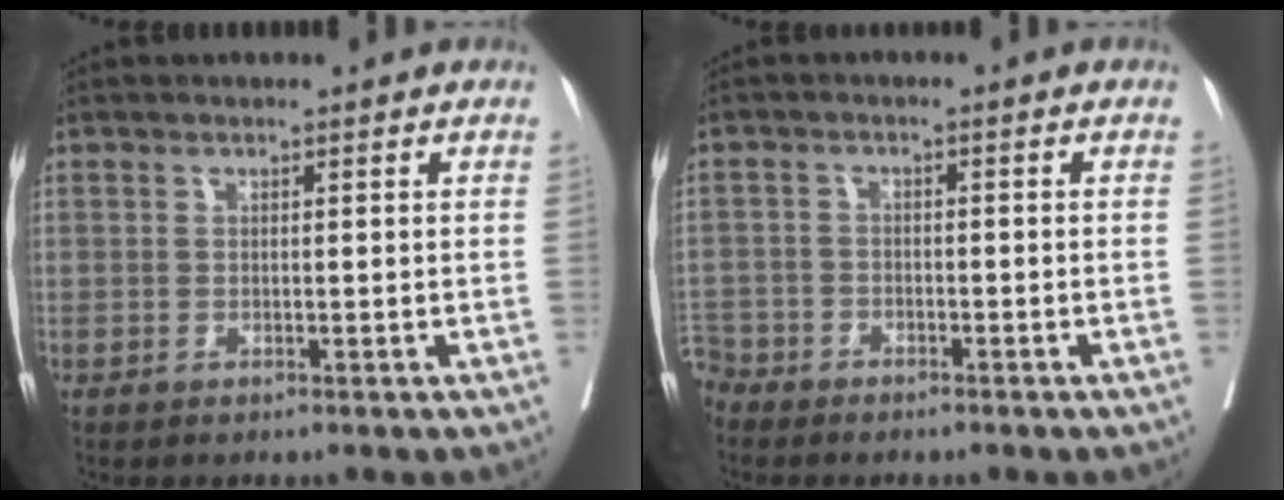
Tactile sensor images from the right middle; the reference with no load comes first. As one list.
[{"total": 4.3, "force": [-3.7, 2.2, -0.4], "torque": [0.008, 0.001, -0.077]}]